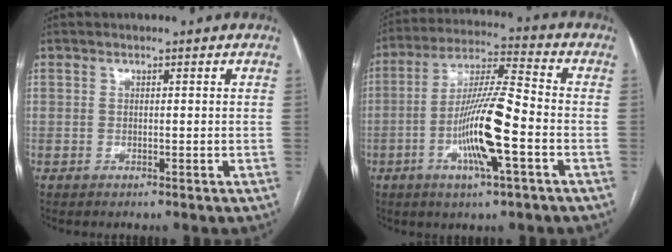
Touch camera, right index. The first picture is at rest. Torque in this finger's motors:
{"motor_torque": [1.95, -0.06, 0.37, 0.21]}